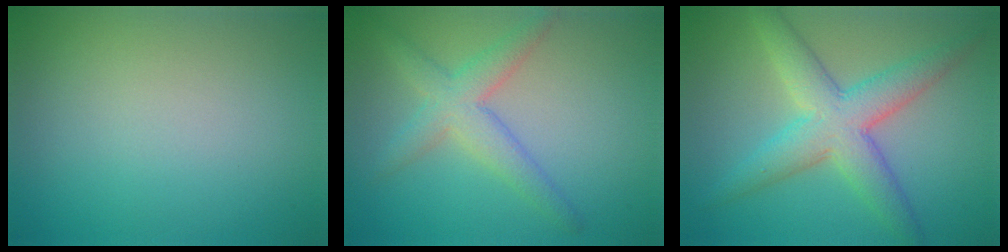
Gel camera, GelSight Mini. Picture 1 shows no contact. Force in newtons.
{"total": 3.7, "press": 3.7, "slide": 0.1}
{"total": 6.1, "press": 6.0, "slide": 0.2}